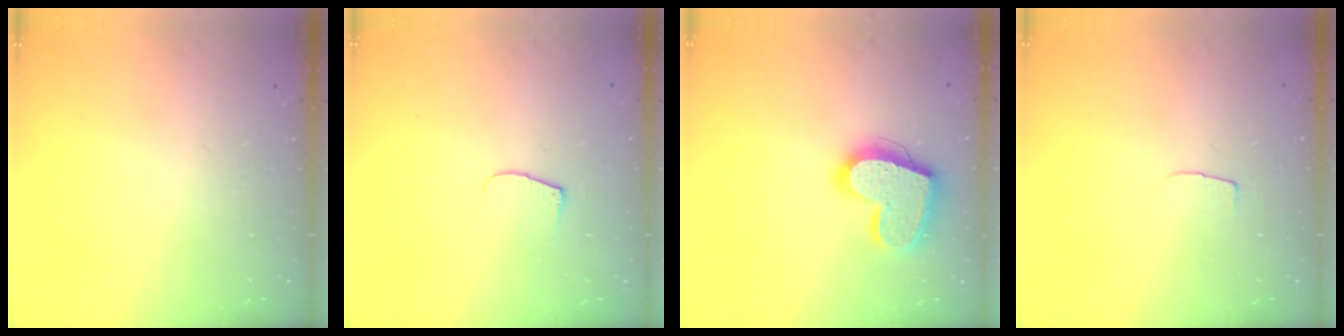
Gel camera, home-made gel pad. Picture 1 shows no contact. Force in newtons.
{"total": 5.3, "press": 5.2, "slide": 0.6}
{"total": 17.7, "press": 17.6, "slide": 1.5}
{"total": 3.7, "press": 3.7, "slide": 0.3}